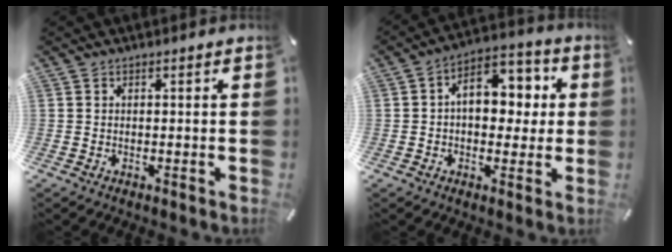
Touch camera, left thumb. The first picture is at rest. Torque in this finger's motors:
{"motor_torque": [0.50, 0.33, -0.01, 0.02, 0.16]}